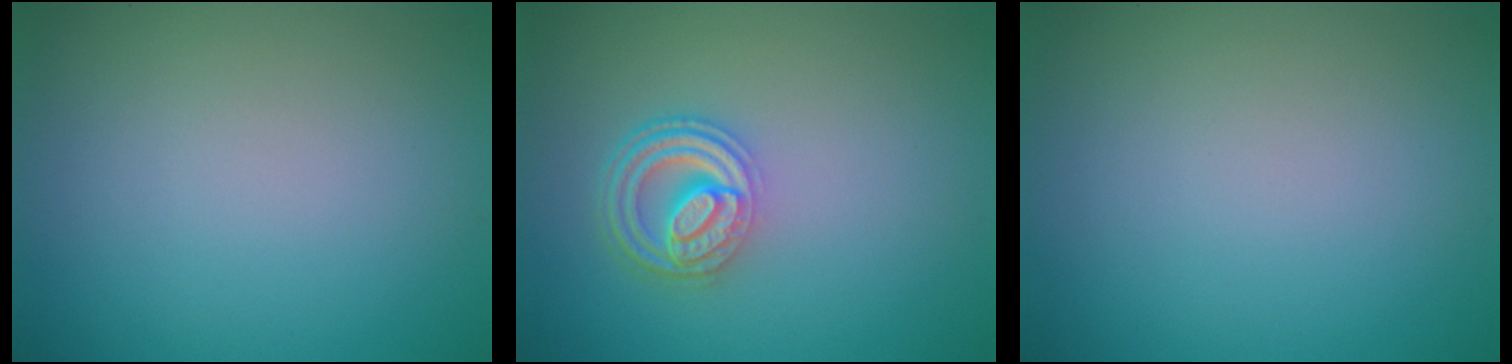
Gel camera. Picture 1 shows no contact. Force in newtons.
{"total": 4.5, "press": 3.4, "slide": 3.0}
{"total": 0.0}